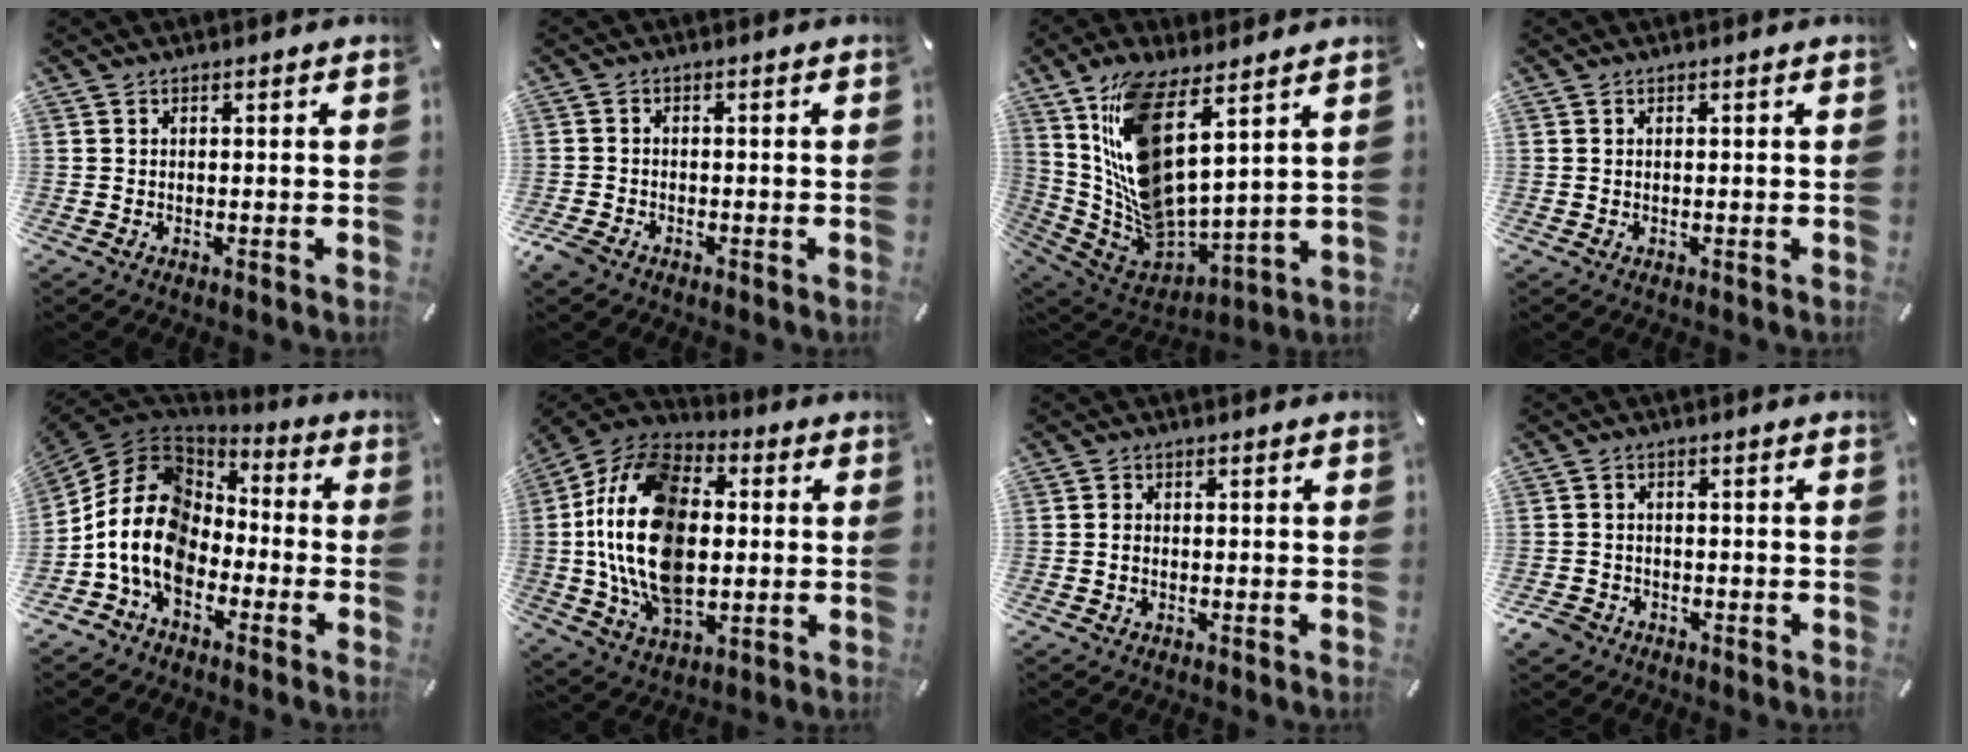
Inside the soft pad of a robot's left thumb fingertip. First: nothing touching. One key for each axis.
{"total": 2.4, "fx": -1.9, "fy": 1.2, "fz": 0.8, "tx": -0.033, "ty": 0.001, "tz": -0.042}
{"total": 14.0, "fx": 6.9, "fy": 5.8, "fz": 10.6, "tx": -0.222, "ty": -0.069, "tz": 0.125}
{"total": 0.0}
{"total": 15.9, "fx": -4.4, "fy": 12.0, "fz": 9.5, "tx": -0.225, "ty": 0.020, "tz": -0.087}
{"total": 23.3, "fx": 0.4, "fy": 15.8, "fz": 17.1, "tx": -0.354, "ty": 0.001, "tz": 0.007}
{"total": 1.4, "fx": -0.3, "fy": 1.1, "fz": 0.8, "tx": -0.018, "ty": 0.003, "tz": -0.006}
{"total": 3.3, "fx": -2.2, "fy": 2.4, "fz": 0.7, "tx": -0.025, "ty": 0.008, "tz": -0.049}